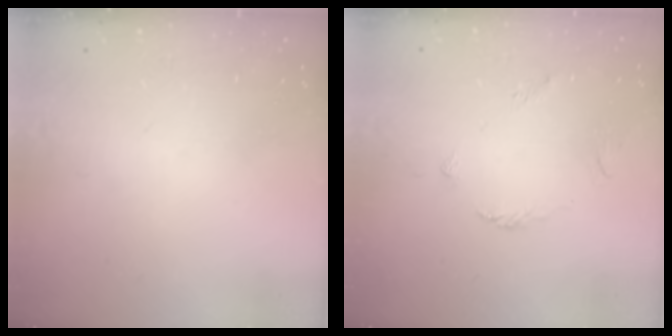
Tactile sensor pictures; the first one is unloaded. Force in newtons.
{"total": 3.0, "press": 3.0, "slide": 0.6}